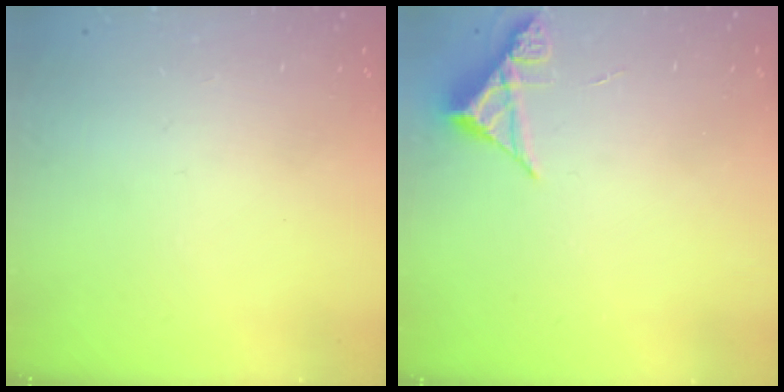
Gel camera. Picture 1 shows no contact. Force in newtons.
{"total": 4.9, "press": 4.9, "slide": 0.4}